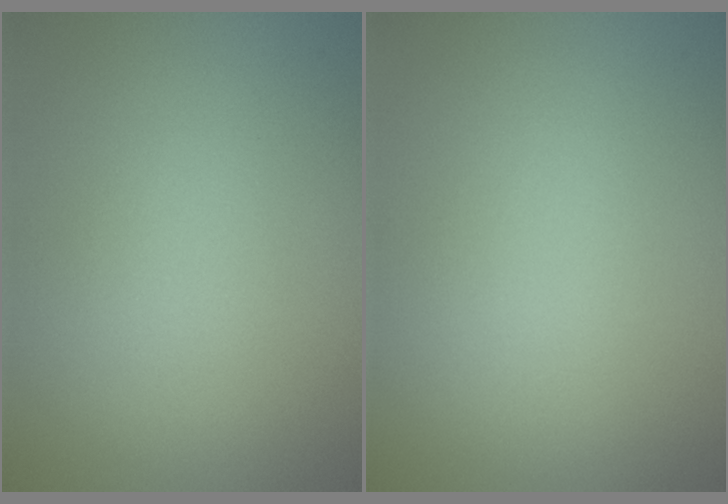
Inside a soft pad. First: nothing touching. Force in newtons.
{"total": 0.0}